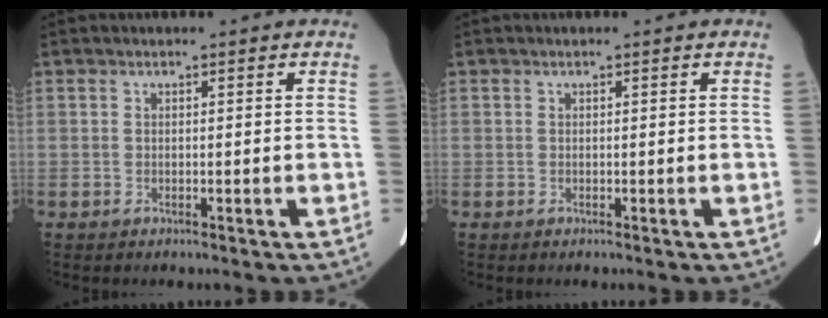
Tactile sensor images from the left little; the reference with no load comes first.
{"total": 0.0}